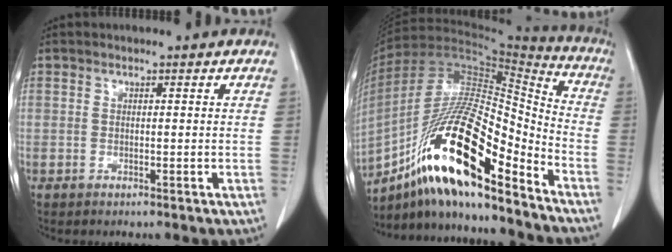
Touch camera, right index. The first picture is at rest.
{"total": 22.5, "force": [-13.3, 4.0, 17.7], "torque": [-0.338, -0.008, -0.237]}